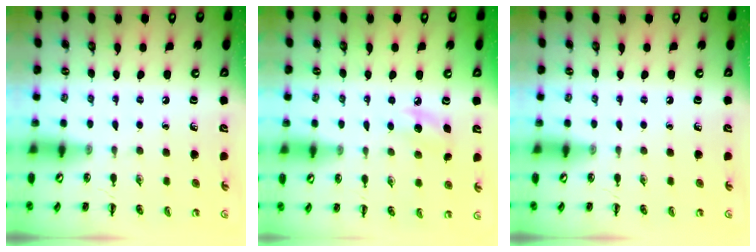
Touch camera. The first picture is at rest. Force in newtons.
{"total": 7.4, "press": 7.2, "slide": 1.8}
{"total": 0.0}